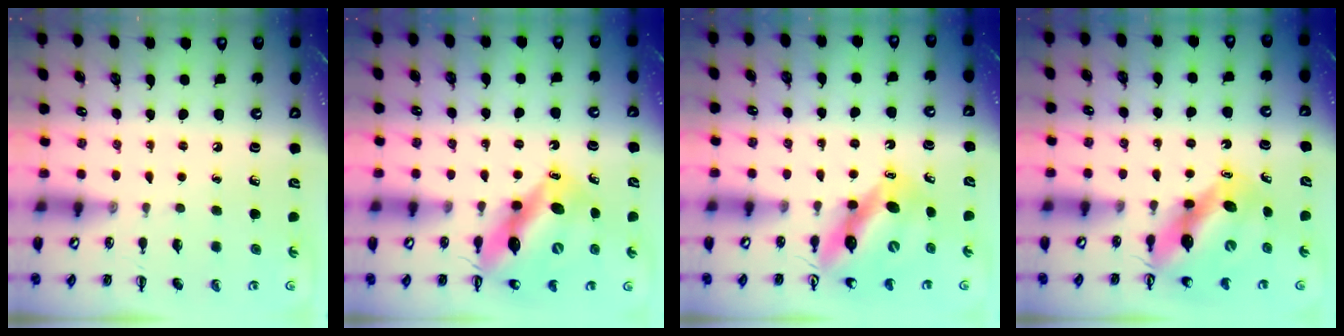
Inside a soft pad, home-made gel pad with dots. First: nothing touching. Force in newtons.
{"total": 13.4, "press": 12.8, "slide": 3.8}
{"total": 10.2, "press": 9.8, "slide": 3.0}
{"total": 11.0, "press": 10.4, "slide": 3.4}